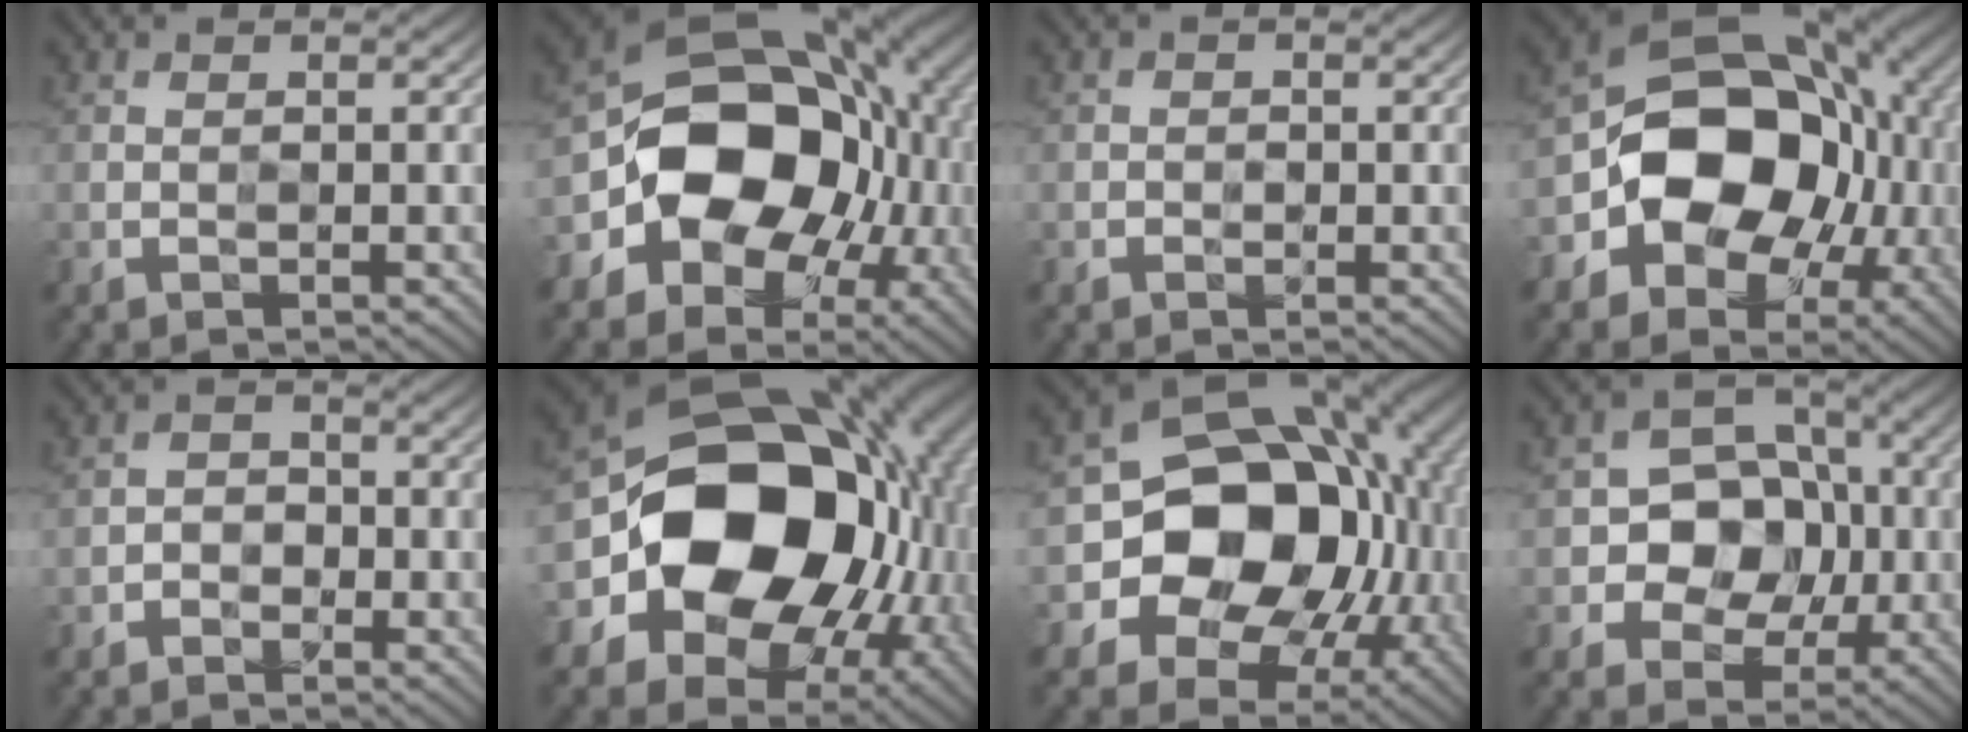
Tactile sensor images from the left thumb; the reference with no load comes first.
{"total": 16.8, "force": [-2.1, 13.2, 10.2], "torque": [-0.166, -0.024, -0.038]}
{"total": 0.9, "force": [-0.4, 0.9, 0.1], "torque": [0.000, -0.004, -0.007]}
{"total": 15.2, "force": [-2.4, 11.8, 9.3], "torque": [-0.145, -0.015, -0.056]}
{"total": 1.8, "force": [-1.1, 1.5, 0.1], "torque": [0.005, 0.005, -0.027]}
{"total": 21.7, "force": [-1.3, 16.7, 13.8], "torque": [-0.269, -0.042, -0.002]}
{"total": 17.2, "force": [-1.8, 13.7, 10.3], "torque": [-0.173, -0.041, -0.021]}
{"total": 8.4, "force": [-0.8, 7.2, 4.2], "torque": [-0.060, -0.001, -0.040]}